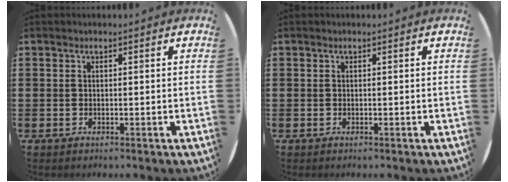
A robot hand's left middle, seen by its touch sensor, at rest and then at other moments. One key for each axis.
{"total": 0.0}